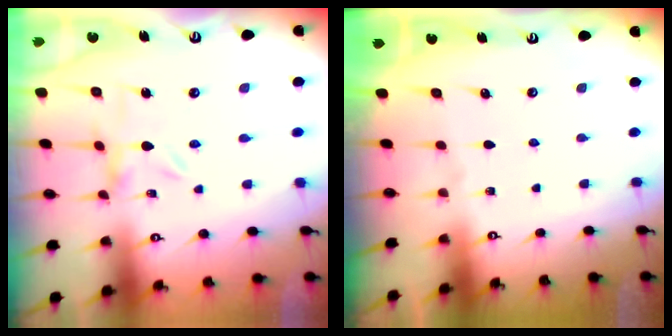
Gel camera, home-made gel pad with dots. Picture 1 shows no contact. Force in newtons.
{"total": 0.0}